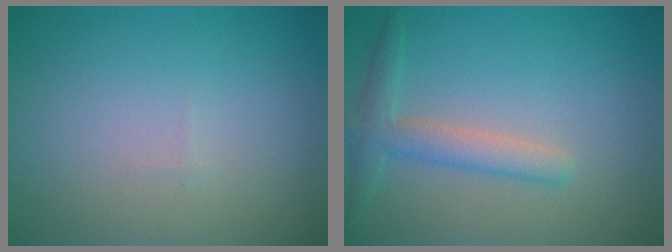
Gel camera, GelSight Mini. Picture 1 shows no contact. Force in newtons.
{"total": 2.8, "press": 2.8, "slide": 0.1}